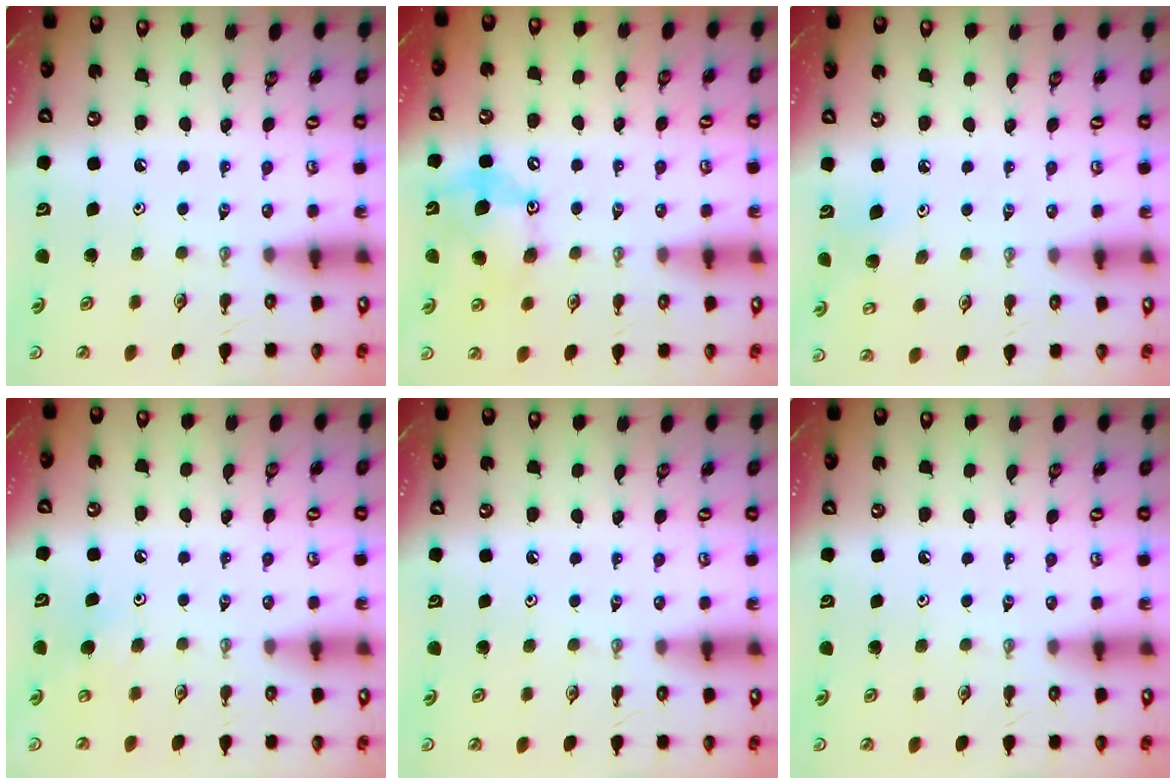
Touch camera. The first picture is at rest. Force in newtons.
{"total": 12.1, "press": 12.0, "slide": 0.5}
{"total": 6.1, "press": 5.8, "slide": 1.9}
{"total": 5.7, "press": 5.7, "slide": 0.9}
{"total": 0.0}
{"total": 0.0}